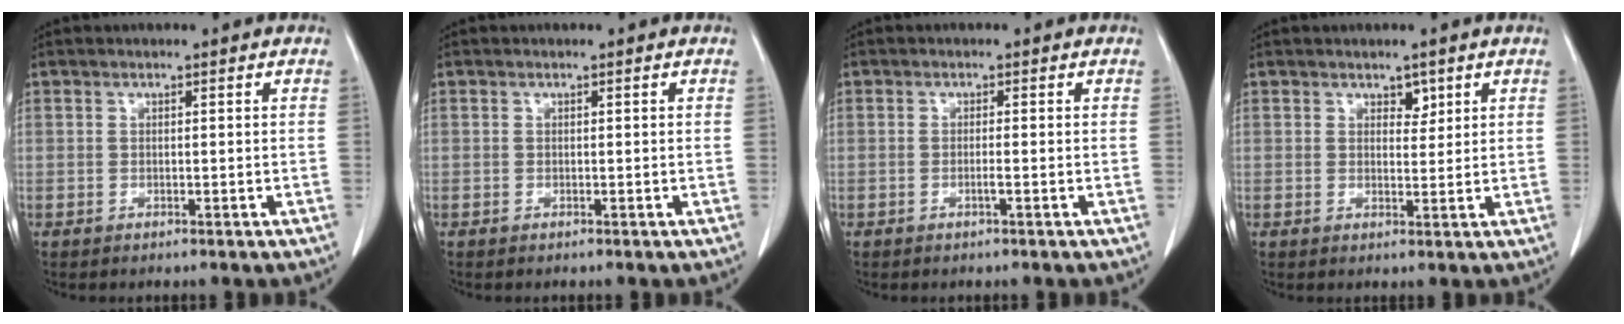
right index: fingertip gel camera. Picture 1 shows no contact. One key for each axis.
{"total": 0.0}
{"total": 0.9, "fx": -0.4, "fy": -0.2, "fz": 0.8, "tx": -0.013, "ty": 0.000, "tz": -0.008}
{"total": 2.1, "fx": 1.3, "fy": 1.2, "fz": 1.0, "tx": -0.011, "ty": -0.002, "tz": 0.022}